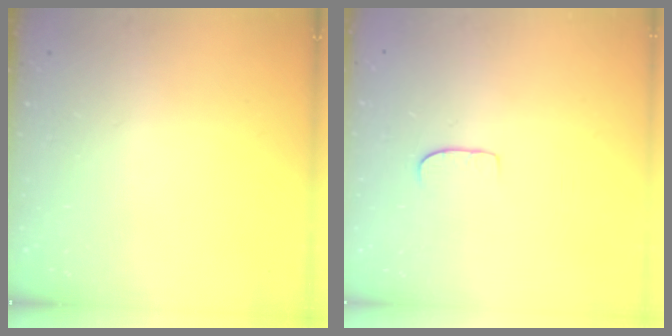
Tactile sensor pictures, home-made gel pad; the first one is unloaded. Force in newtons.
{"total": 6.1, "press": 6.1, "slide": 0.5}